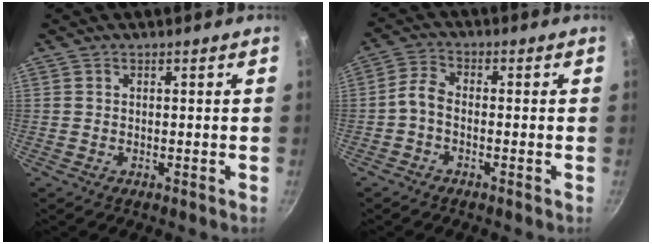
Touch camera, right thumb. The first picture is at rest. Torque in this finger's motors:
{"motor_torque": [0.55, 0.24, 0.37, -0.70, 0.13]}